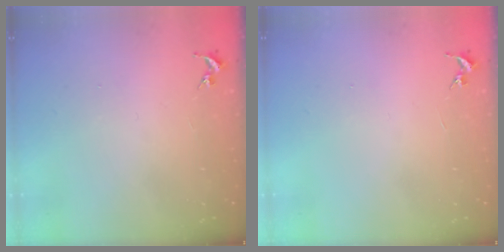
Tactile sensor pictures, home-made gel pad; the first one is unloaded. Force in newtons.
{"total": 0.0}